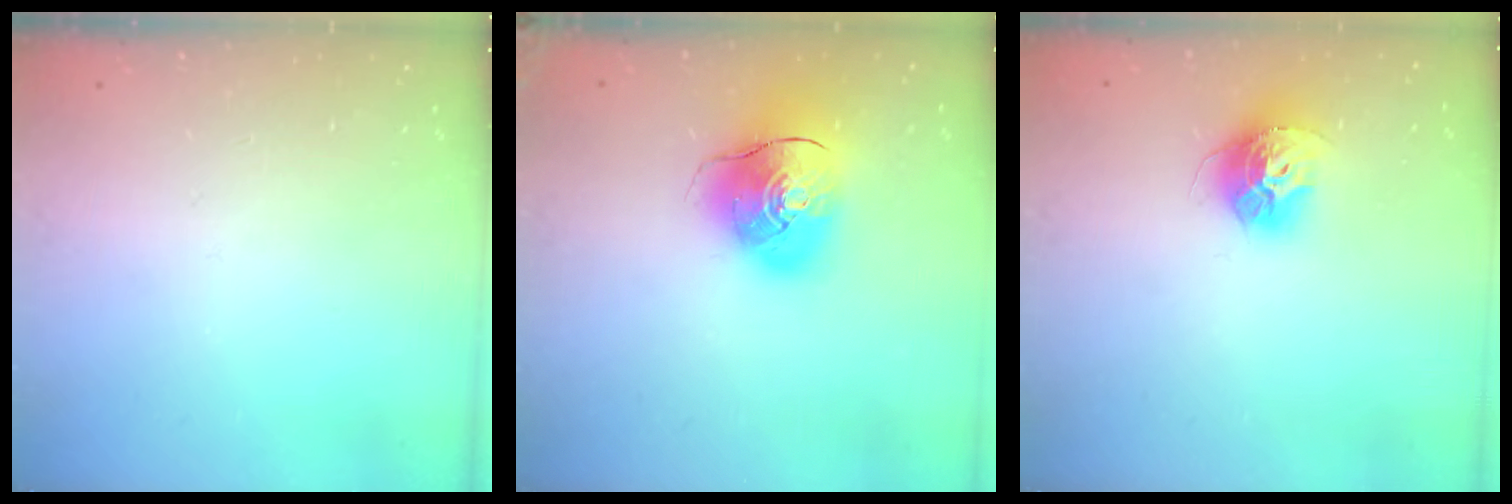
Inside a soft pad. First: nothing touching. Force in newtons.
{"total": 13.0, "press": 12.8, "slide": 2.4}
{"total": 12.8, "press": 12.8, "slide": 1.1}